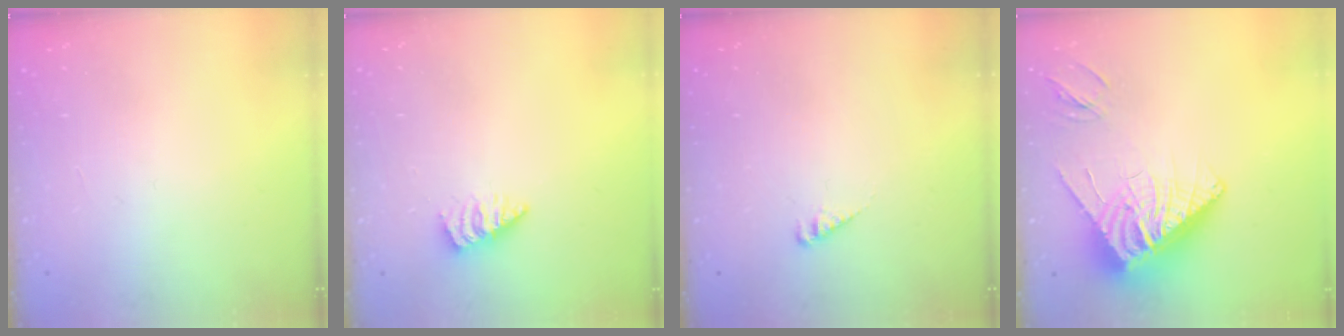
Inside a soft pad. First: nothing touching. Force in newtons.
{"total": 2.3, "press": 2.3, "slide": 0.3}
{"total": 3.0, "press": 3.0, "slide": 0.2}
{"total": 14.3, "press": 14.2, "slide": 1.8}